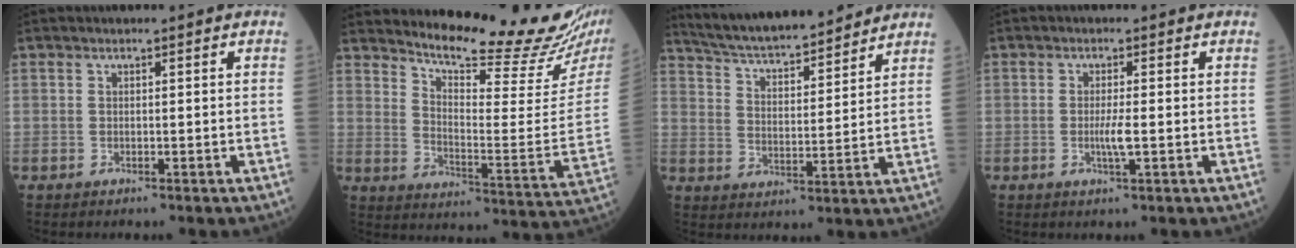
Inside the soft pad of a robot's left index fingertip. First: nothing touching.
{"total": 20.2, "force": [18.5, -0.4, 8.1], "torque": [-0.138, -0.105, 0.244]}
{"total": 17.5, "force": [16.0, 2.3, 6.8], "torque": [-0.116, 0.017, 0.252]}
{"total": 2.4, "force": [-0.3, -0.1, 2.4], "torque": [-0.050, -0.004, -0.005]}